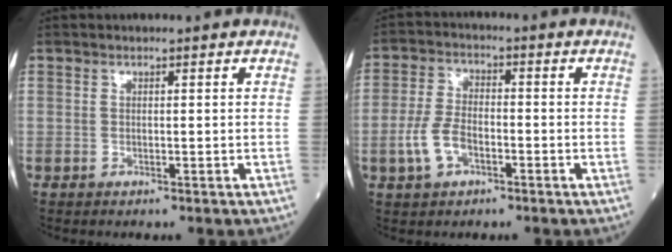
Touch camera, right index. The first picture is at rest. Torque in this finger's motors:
{"motor_torque": [0.57, -0.25, 0.38, 0.06]}